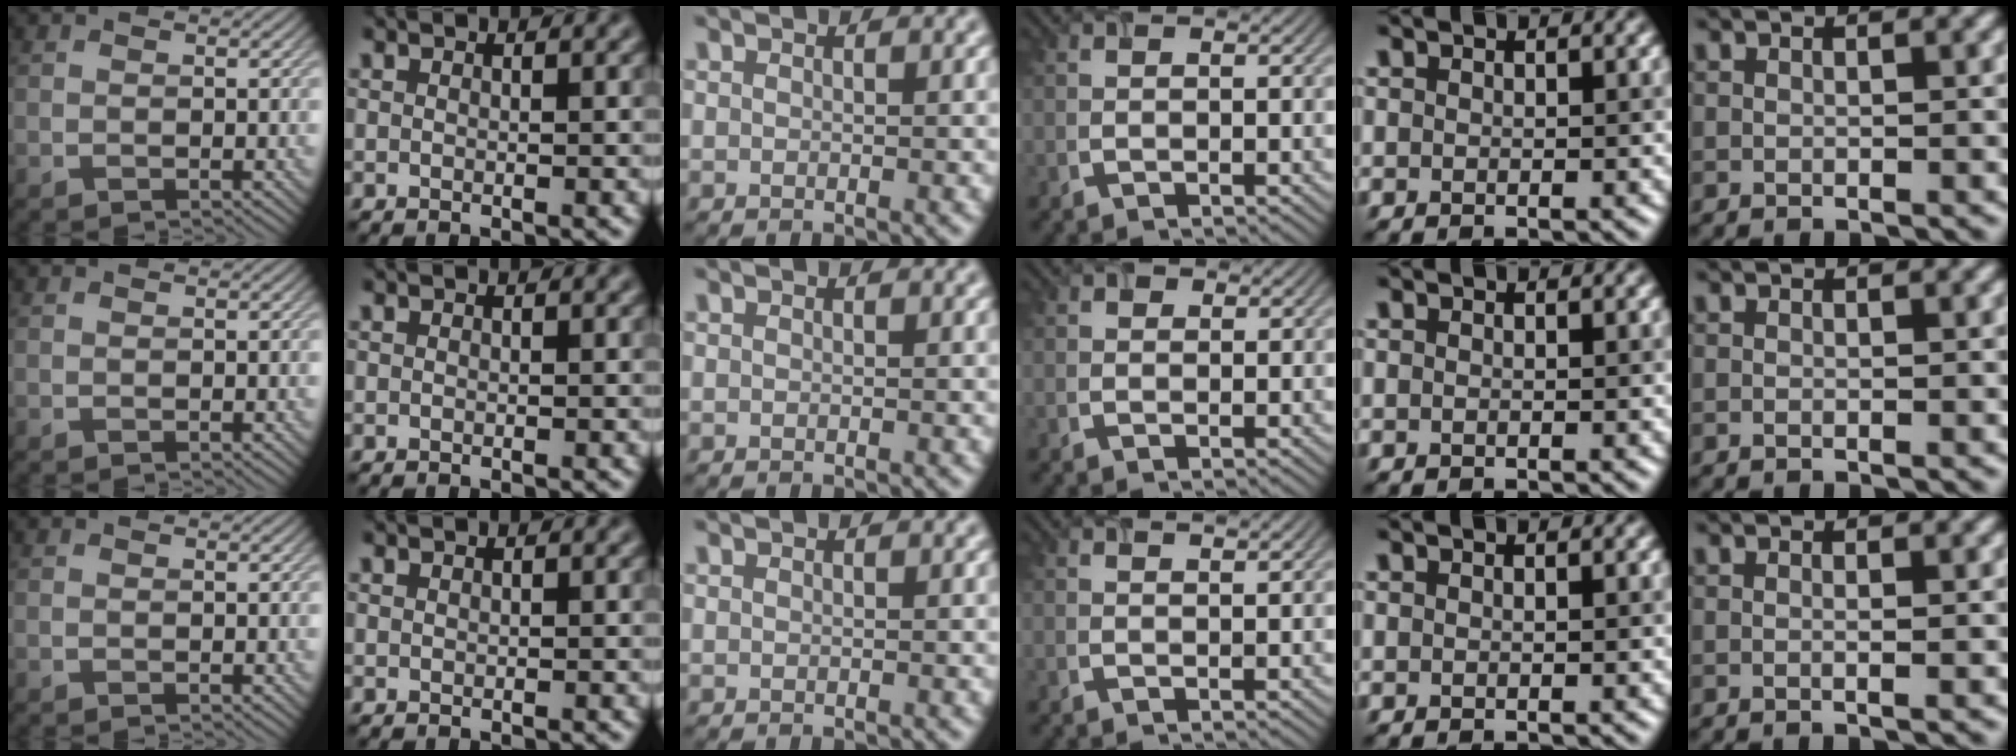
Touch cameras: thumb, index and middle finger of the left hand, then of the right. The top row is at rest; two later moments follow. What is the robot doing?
{"motion": "screw", "object": "timer"}